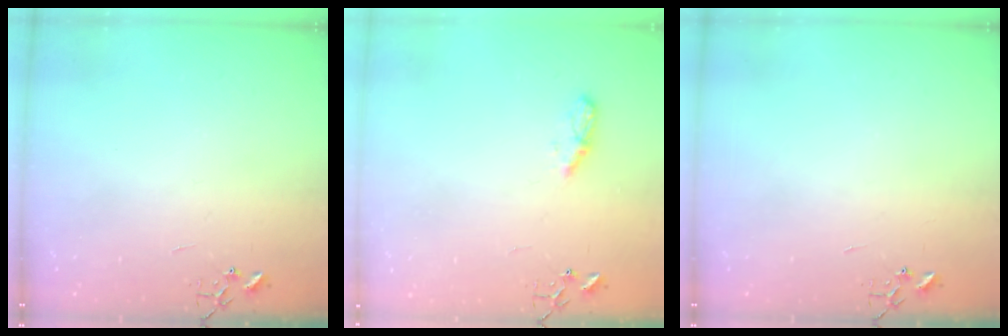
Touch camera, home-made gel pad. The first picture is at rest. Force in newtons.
{"total": 5.1, "press": 5.1, "slide": 0.5}
{"total": 0.0}